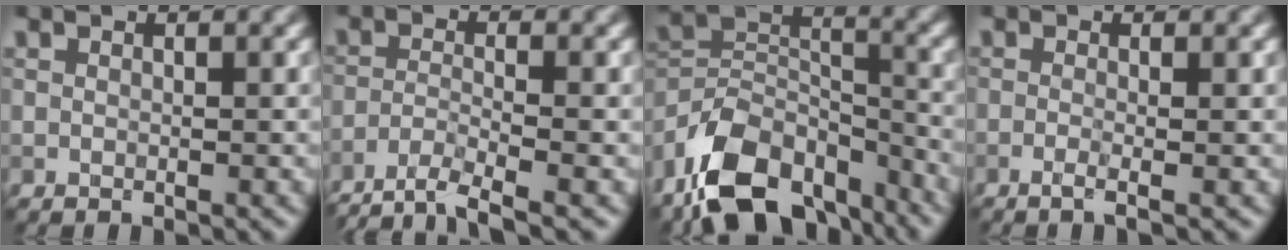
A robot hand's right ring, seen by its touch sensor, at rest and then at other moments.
{"total": 4.4, "force": [-3.4, 0.7, 2.6], "torque": [-0.044, -0.006, -0.073]}
{"total": 12.7, "force": [-8.3, 7.0, 6.6], "torque": [-0.129, 0.008, -0.156]}
{"total": 1.6, "force": [-0.5, 0.5, 1.4], "torque": [-0.019, -0.004, -0.016]}